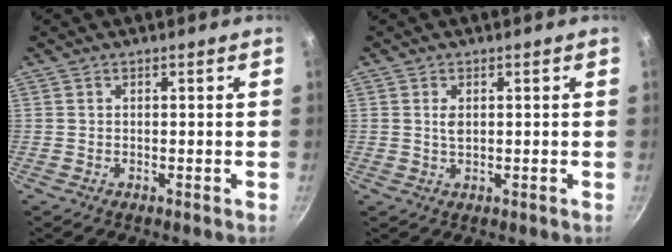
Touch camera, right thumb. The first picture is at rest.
{"total": 1.8, "force": [0.4, 1.0, 1.5], "torque": [-0.025, -0.005, 0.009]}